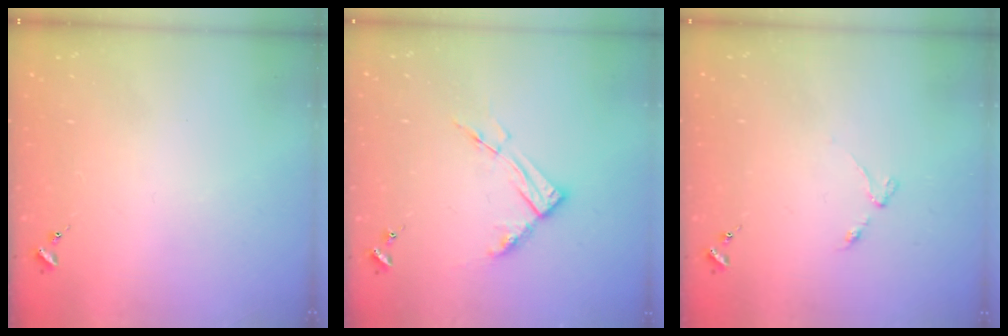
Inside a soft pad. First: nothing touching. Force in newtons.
{"total": 8.9, "press": 8.9, "slide": 0.8}
{"total": 3.2, "press": 3.1, "slide": 0.5}